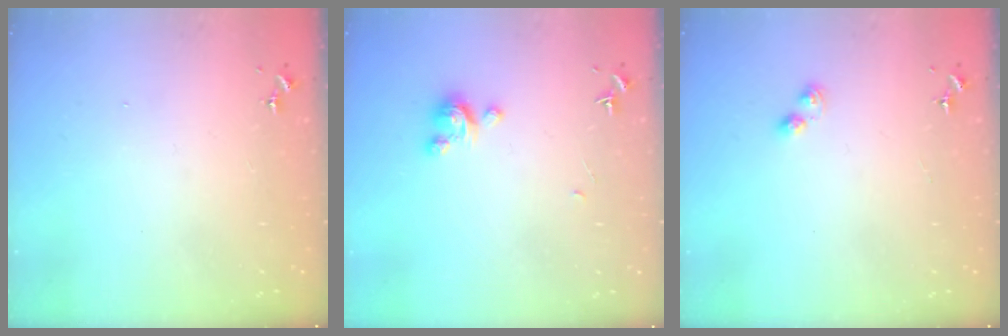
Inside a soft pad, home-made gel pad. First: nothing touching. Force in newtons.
{"total": 3.9, "press": 3.9, "slide": 0.2}
{"total": 2.8, "press": 2.7, "slide": 0.4}